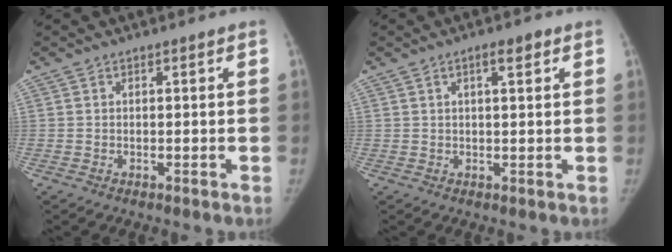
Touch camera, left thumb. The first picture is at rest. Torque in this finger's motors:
{"motor_torque": [-0.42, -0.17, 0.36, 0.35, 0.09]}